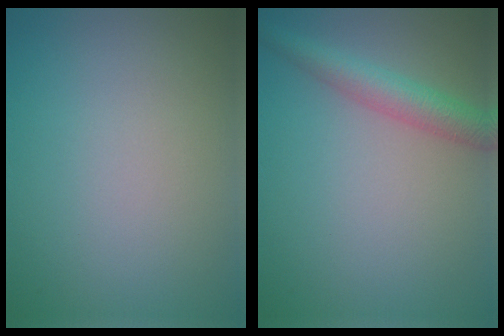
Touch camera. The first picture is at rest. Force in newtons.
{"total": 3.6, "press": 3.6, "slide": 0.1}